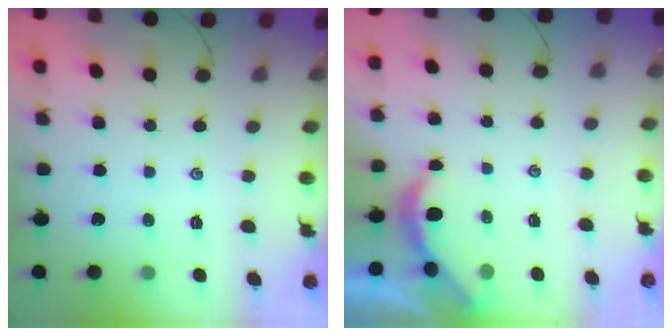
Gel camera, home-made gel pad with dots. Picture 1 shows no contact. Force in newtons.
{"total": 2.9, "press": 2.9, "slide": 0.2}